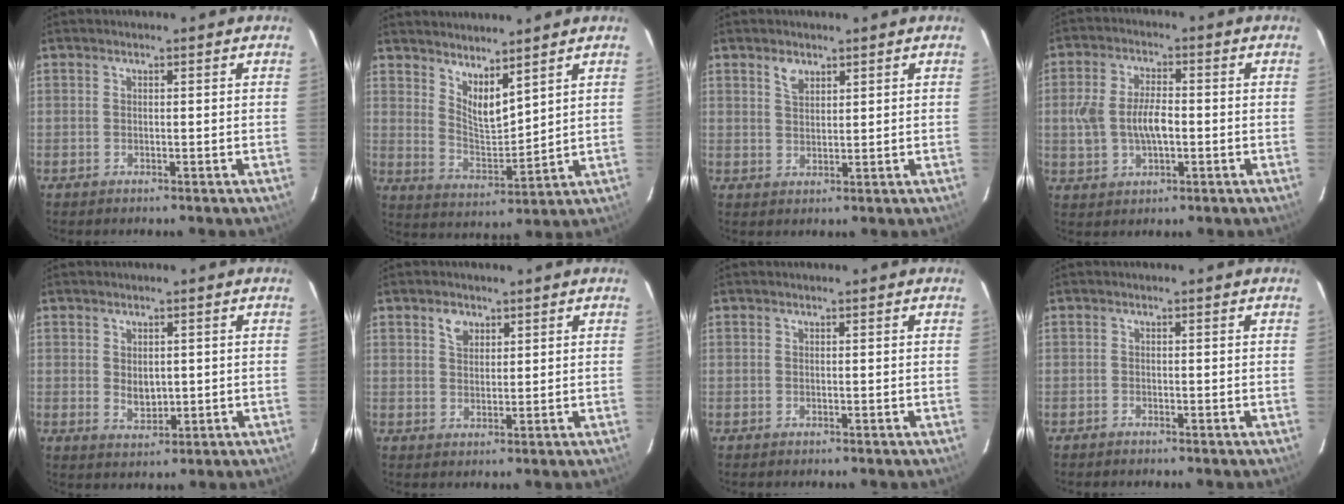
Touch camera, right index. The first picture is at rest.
{"total": 7.6, "force": [5.8, 2.2, 4.4], "torque": [-0.072, -0.013, 0.109]}
{"total": 2.8, "force": [1.9, 1.5, 1.3], "torque": [-0.023, 0.004, 0.036]}
{"total": 8.7, "force": [-0.8, 4.9, 7.2], "torque": [-0.152, 0.010, -0.011]}
{"total": 3.8, "force": [0.3, 2.7, 2.6], "torque": [-0.041, -0.005, 0.012]}
{"total": 3.2, "force": [1.8, 2.2, 1.4], "torque": [-0.018, 0.010, 0.034]}
{"total": 0.0}
{"total": 0.6, "force": [-0.5, 0.2, -0.1], "torque": [-0.001, 0.002, -0.011]}